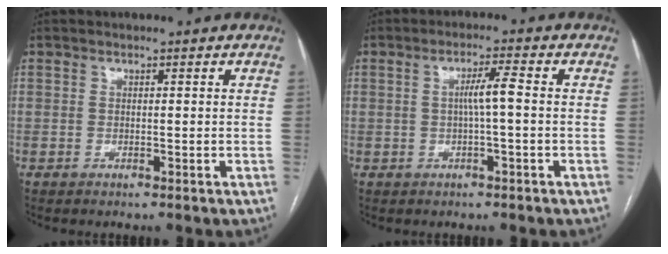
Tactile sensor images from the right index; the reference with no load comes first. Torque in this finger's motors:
{"motor_torque": [0.59, -0.47, 0.08, 0.08]}